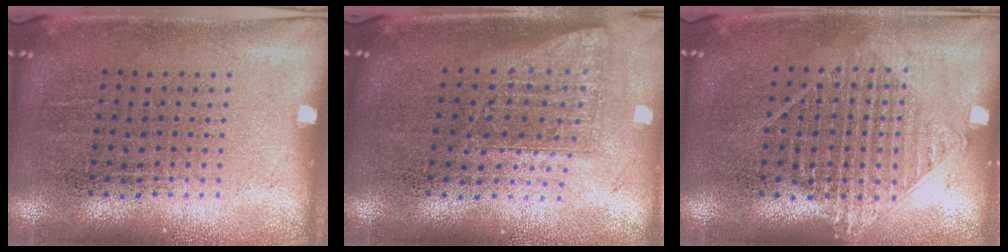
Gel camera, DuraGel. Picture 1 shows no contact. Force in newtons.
{"total": 1.6, "press": 1.3, "slide": 1.0}
{"total": 1.0, "press": 1.0, "slide": 0.4}